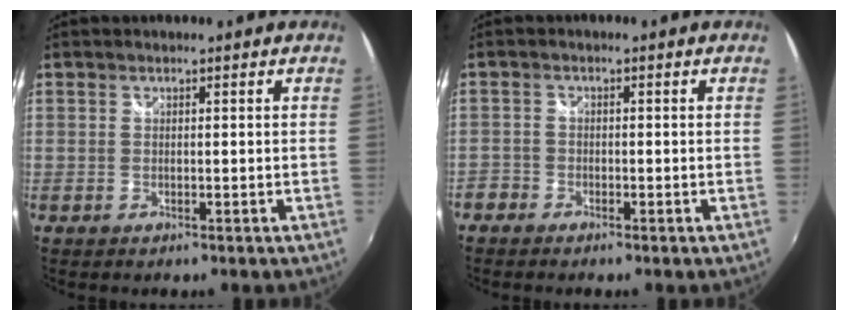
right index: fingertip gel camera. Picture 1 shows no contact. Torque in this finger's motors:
{"motor_torque": [0.07, -0.05, -0.02, 0.00]}